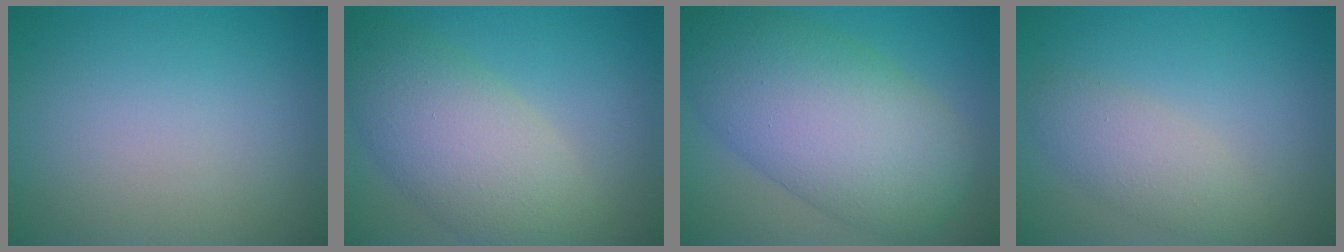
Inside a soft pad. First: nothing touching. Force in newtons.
{"total": 7.5, "press": 7.4, "slide": 0.6}
{"total": 11.3, "press": 11.3, "slide": 0.4}
{"total": 2.9, "press": 2.9, "slide": 0.3}